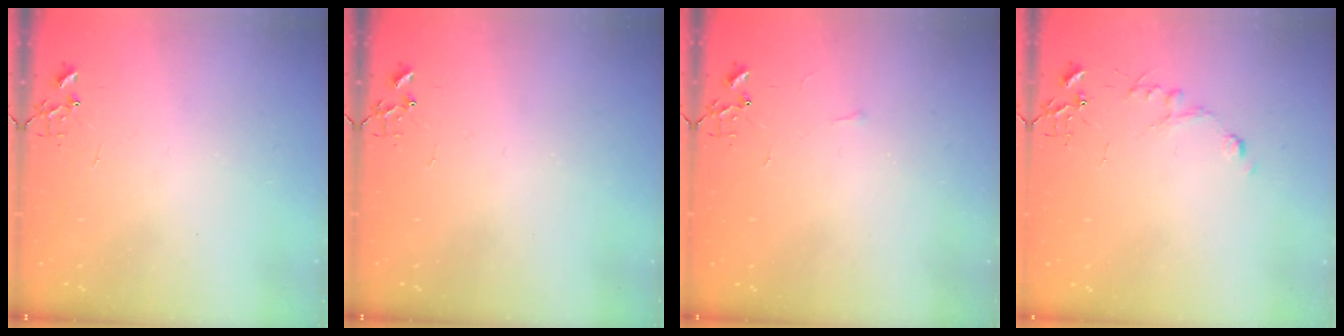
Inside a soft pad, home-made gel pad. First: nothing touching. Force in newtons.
{"total": 0.0}
{"total": 3.3, "press": 3.2, "slide": 0.5}
{"total": 5.5, "press": 5.5, "slide": 0.6}